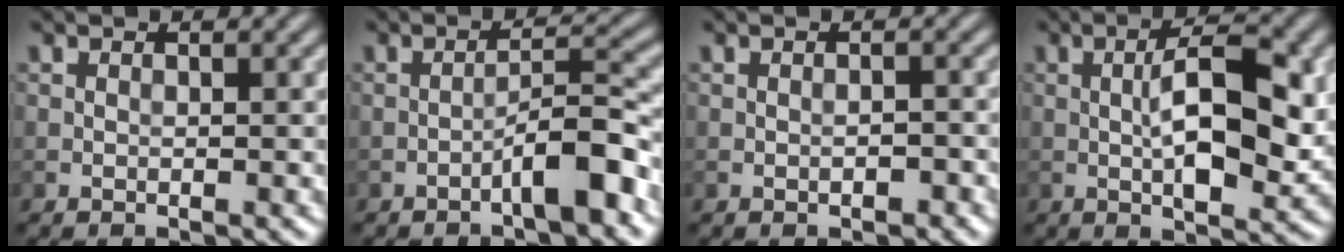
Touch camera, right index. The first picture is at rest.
{"total": 4.2, "force": [-2.3, 0.6, 3.4], "torque": [-0.055, 0.021, -0.041]}
{"total": 1.2, "force": [-0.5, 0.4, 1.0], "torque": [-0.018, 0.001, -0.009]}
{"total": 7.7, "force": [0.1, 2.7, 7.2], "torque": [-0.122, 0.002, 0.001]}